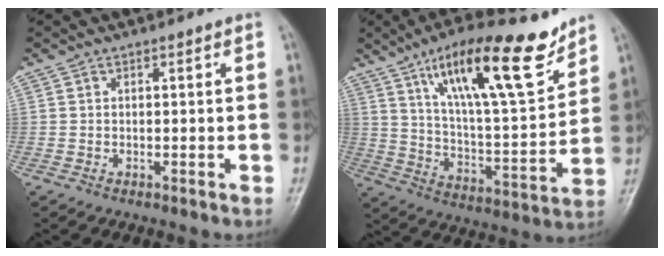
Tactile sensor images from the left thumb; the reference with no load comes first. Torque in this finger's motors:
{"motor_torque": [1.48, 1.52, 1.51, -1.27, 0.30]}